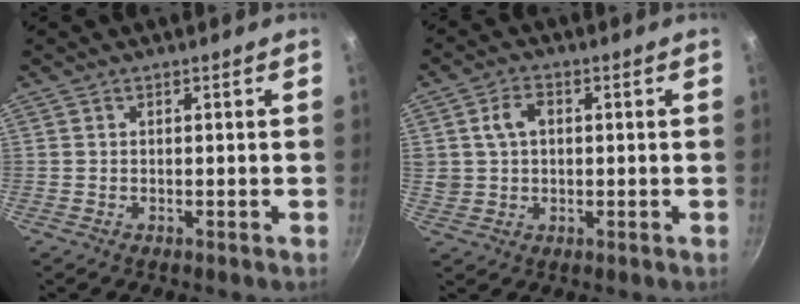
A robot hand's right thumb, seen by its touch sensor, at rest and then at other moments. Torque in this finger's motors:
{"motor_torque": [-0.12, 0.20, 0.07, 0.31, 0.03]}